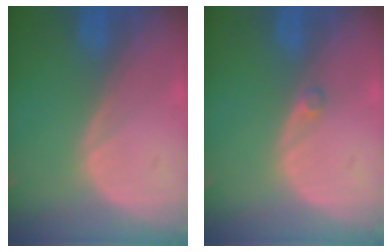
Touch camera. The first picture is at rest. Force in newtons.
{"total": 0.7, "press": 0.7, "slide": 0.1}